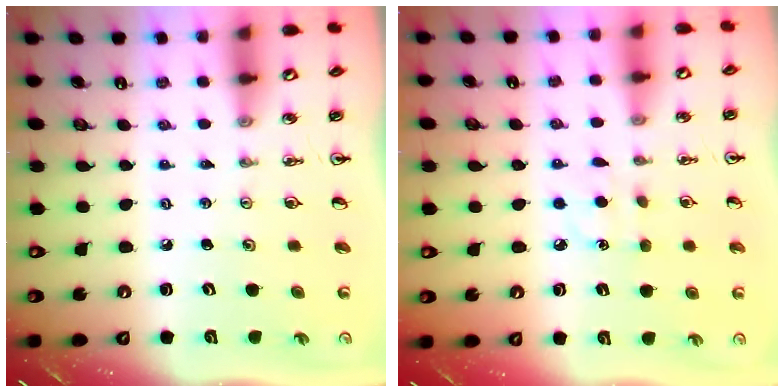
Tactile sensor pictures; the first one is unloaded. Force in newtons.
{"total": 5.1, "press": 5.0, "slide": 0.6}